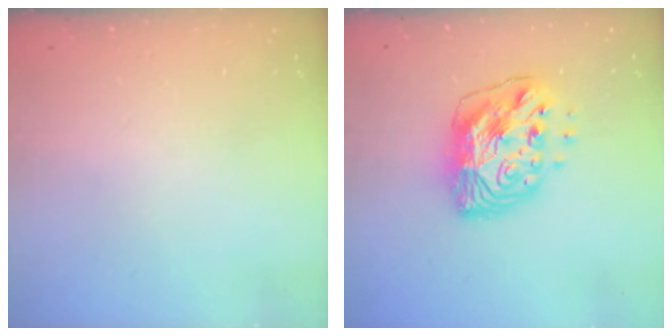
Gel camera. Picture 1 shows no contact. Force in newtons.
{"total": 13.1, "press": 13.0, "slide": 1.6}